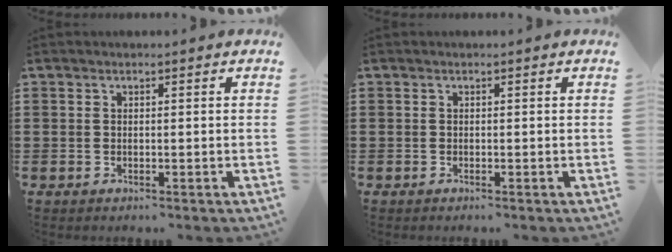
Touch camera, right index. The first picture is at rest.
{"total": 0.0}